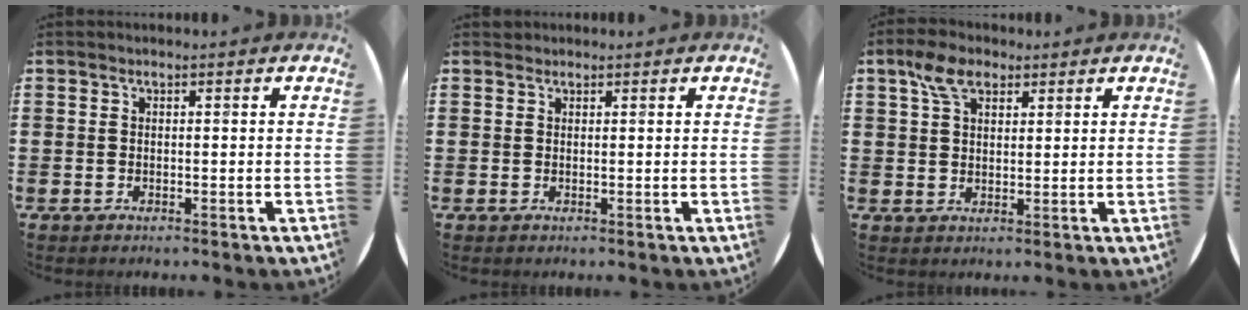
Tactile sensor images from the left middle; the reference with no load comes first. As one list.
[{"total": 0.6, "force": [0.5, 0.2, -0.1], "torque": [0.003, 0.004, 0.010]}, {"total": 5.2, "force": [3.2, 2.9, 2.8], "torque": [-0.056, 0.009, 0.058]}]